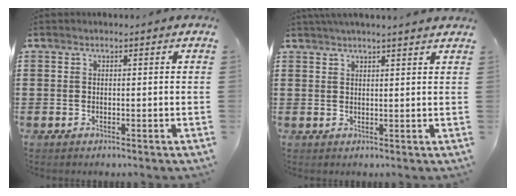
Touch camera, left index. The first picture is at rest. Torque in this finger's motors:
{"motor_torque": [0.72, -0.71, 0.18, 0.03]}